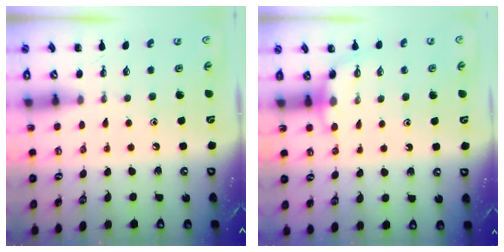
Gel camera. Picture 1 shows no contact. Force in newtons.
{"total": 3.7, "press": 3.6, "slide": 0.9}